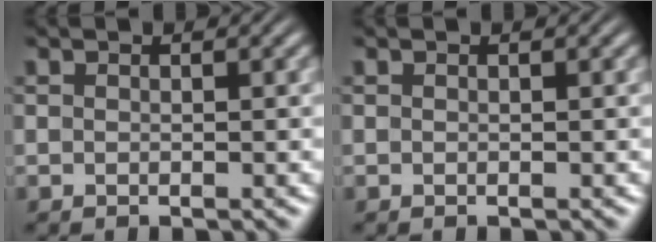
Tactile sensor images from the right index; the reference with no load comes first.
{"total": 0.0}